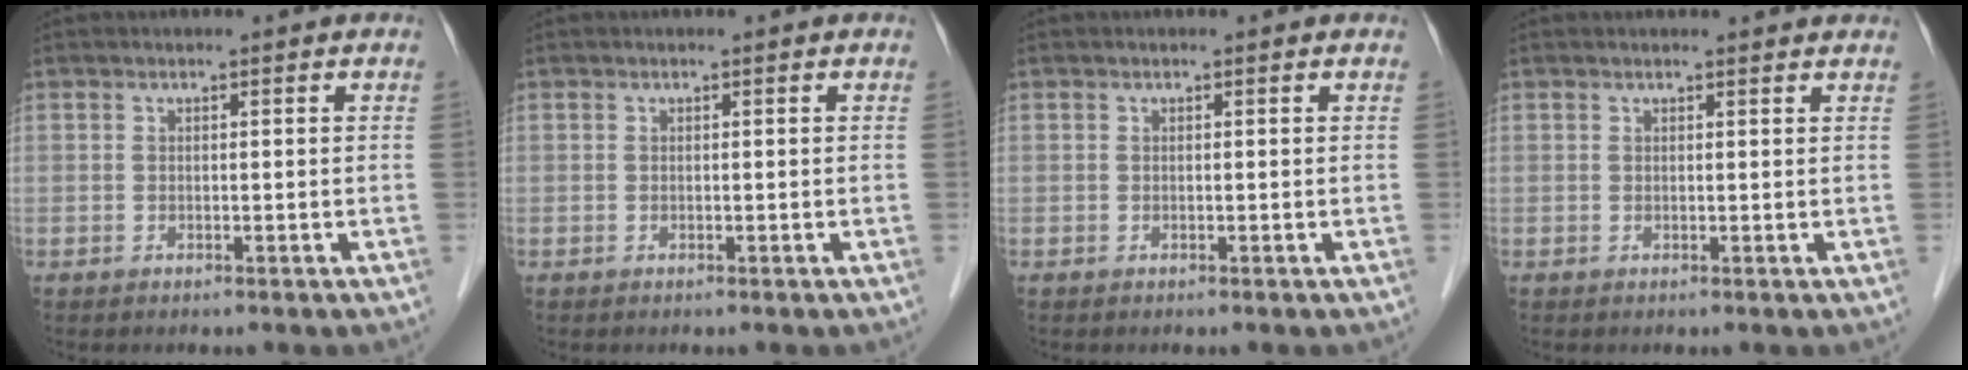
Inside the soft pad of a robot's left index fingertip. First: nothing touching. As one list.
[{"total": 0.0}, {"total": 0.0}, {"total": 3.4, "force": [3.3, 0.3, 0.6], "torque": [-0.013, 0.011, 0.032]}]